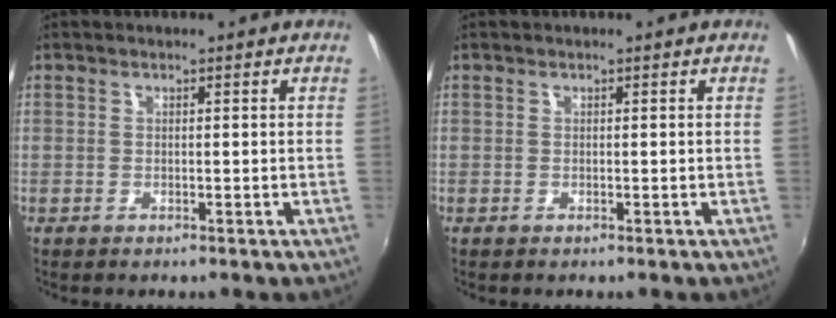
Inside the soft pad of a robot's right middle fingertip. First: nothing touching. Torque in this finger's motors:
{"motor_torque": [0.00, 0.00, 0.00, 0.00]}